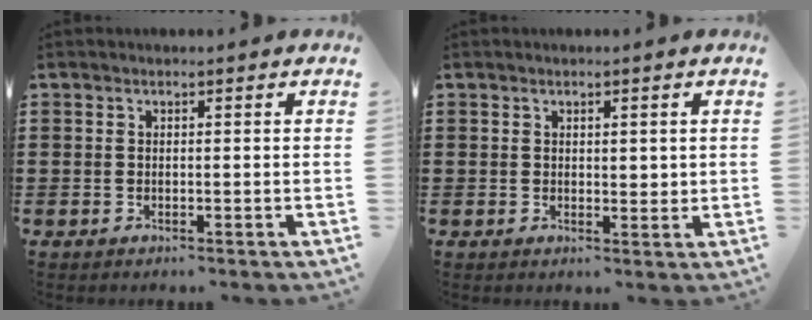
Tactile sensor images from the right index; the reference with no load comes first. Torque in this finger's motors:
{"motor_torque": [-0.10, 0.12, 0.01, 0.00]}